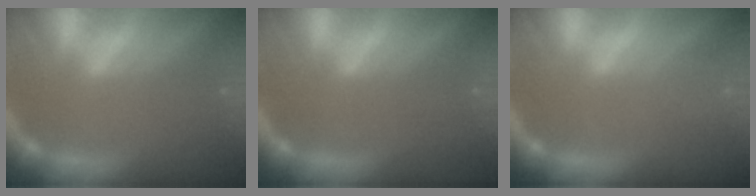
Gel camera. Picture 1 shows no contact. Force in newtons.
{"total": 0.0}
{"total": 2.4}